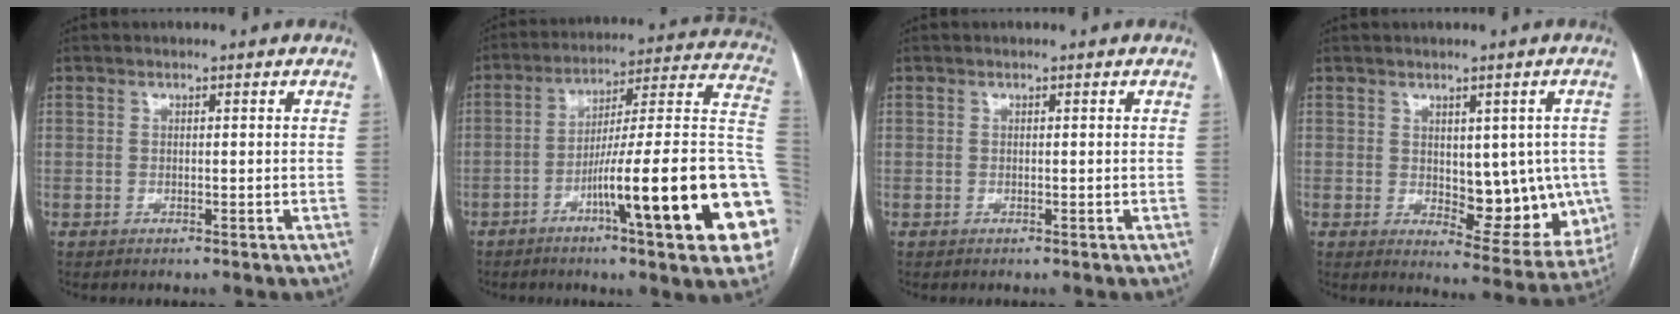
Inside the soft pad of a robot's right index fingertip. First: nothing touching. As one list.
[{"total": 24.2, "force": [-7.1, 0.6, 23.1], "torque": [-0.241, 0.003, -0.110]}, {"total": 0.0}, {"total": 11.5, "force": [-0.4, 5.5, 10.1], "torque": [-0.105, -0.002, 0.011]}]